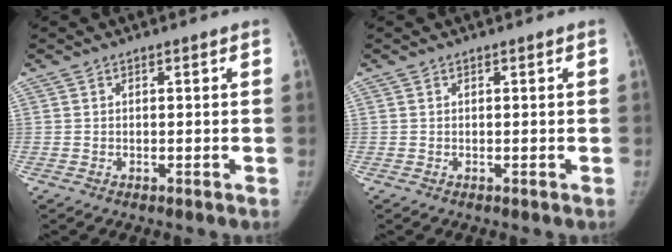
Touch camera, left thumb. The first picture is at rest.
{"total": 0.0}